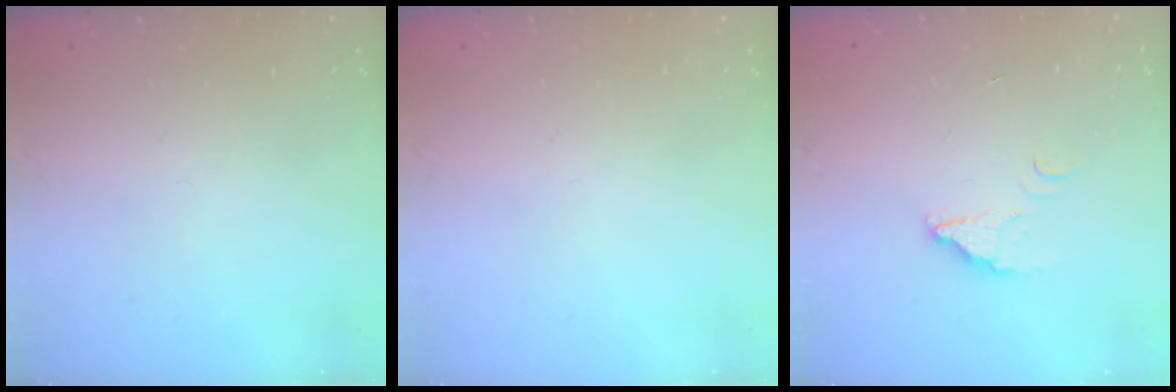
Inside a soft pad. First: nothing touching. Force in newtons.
{"total": 0.0}
{"total": 2.1, "press": 2.1, "slide": 0.1}